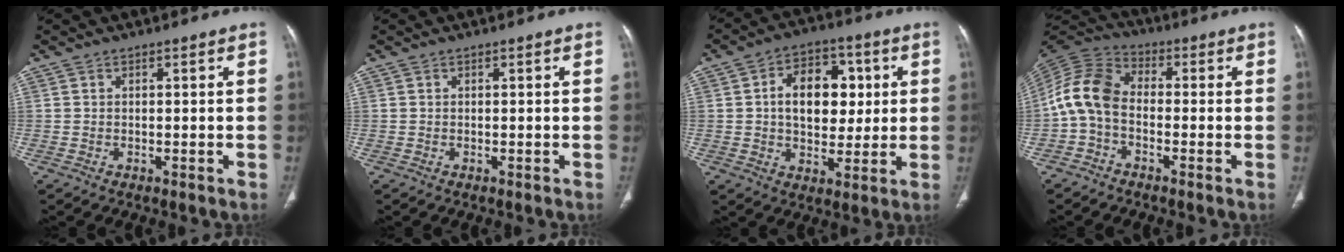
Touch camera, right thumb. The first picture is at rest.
{"total": 0.0}
{"total": 13.4, "force": [2.1, 9.2, 9.6], "torque": [-0.102, 0.010, 0.032]}
{"total": 9.4, "force": [-1.8, 6.2, 6.8], "torque": [-0.135, 0.031, -0.053]}